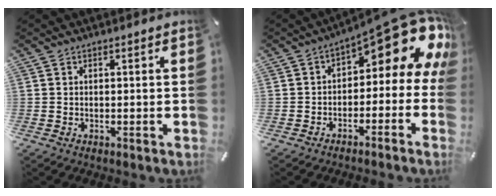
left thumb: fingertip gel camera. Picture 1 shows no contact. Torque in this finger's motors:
{"motor_torque": [2.01, 2.58, 0.23, -0.01, 0.11]}